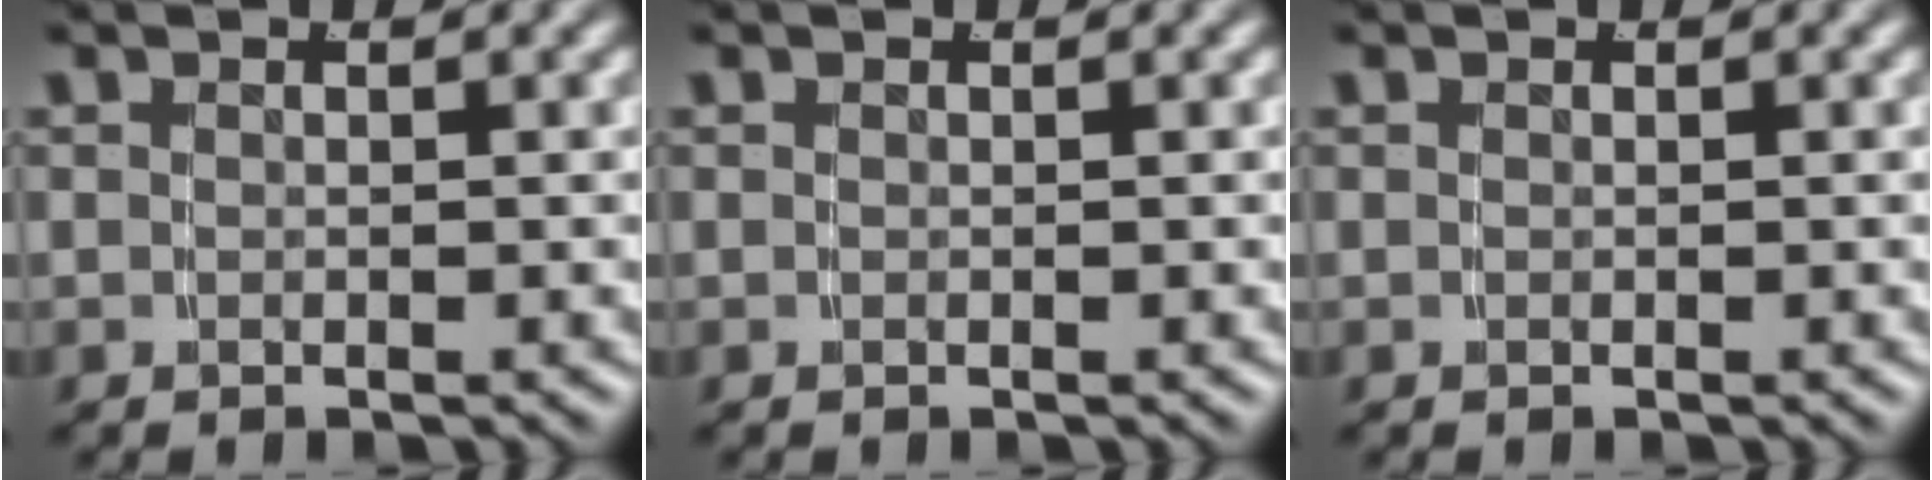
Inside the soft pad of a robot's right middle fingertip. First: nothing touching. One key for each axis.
{"total": 0.0}
{"total": 0.0}